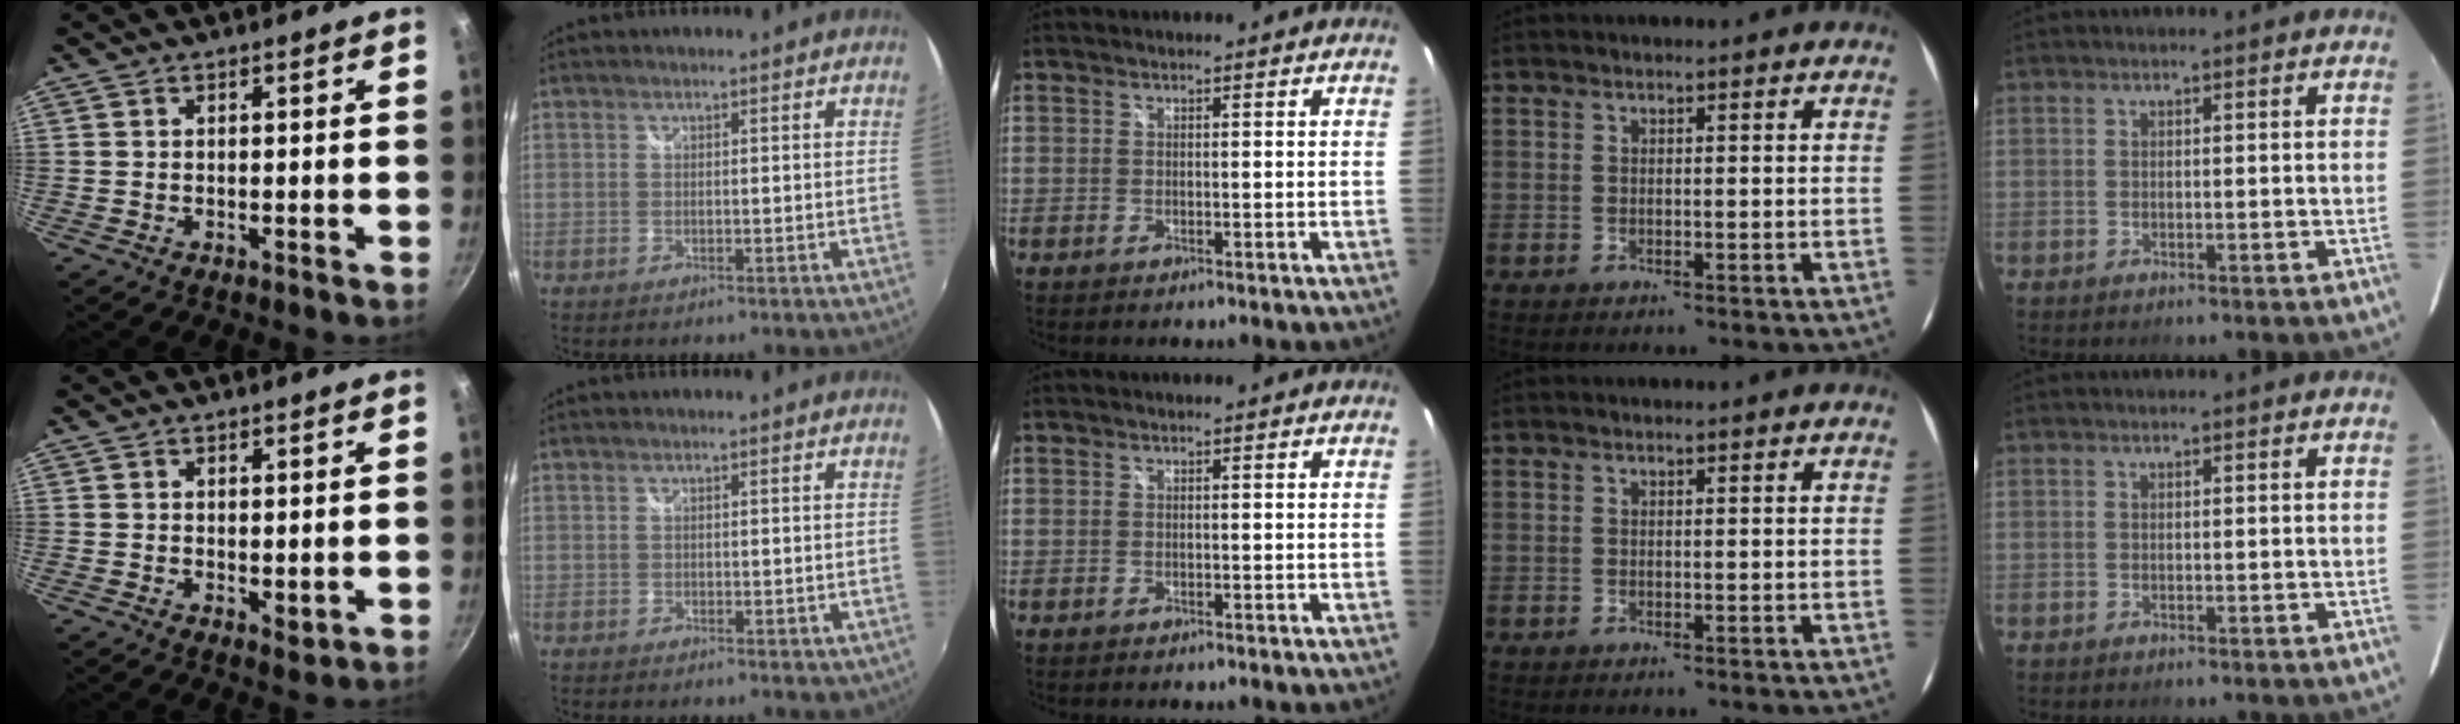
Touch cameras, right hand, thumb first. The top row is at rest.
{"thumb": {"total": 2.0, "force": [0.8, 1.3, 1.3], "torque": [-0.018, -0.009, 0.013]}, "index": {"total": 1.1, "force": [-0.2, 0.8, 0.8], "torque": [-0.010, -0.003, -0.003]}}